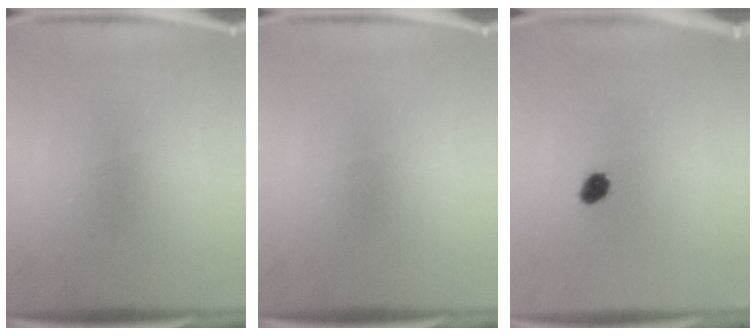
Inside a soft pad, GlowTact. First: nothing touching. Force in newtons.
{"total": 0.0}
{"total": 2.8}